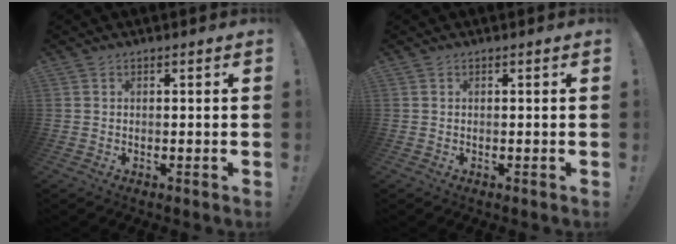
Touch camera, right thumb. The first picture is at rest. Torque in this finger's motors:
{"motor_torque": [0.05, -0.01, 0.04, 0.11, -0.04]}